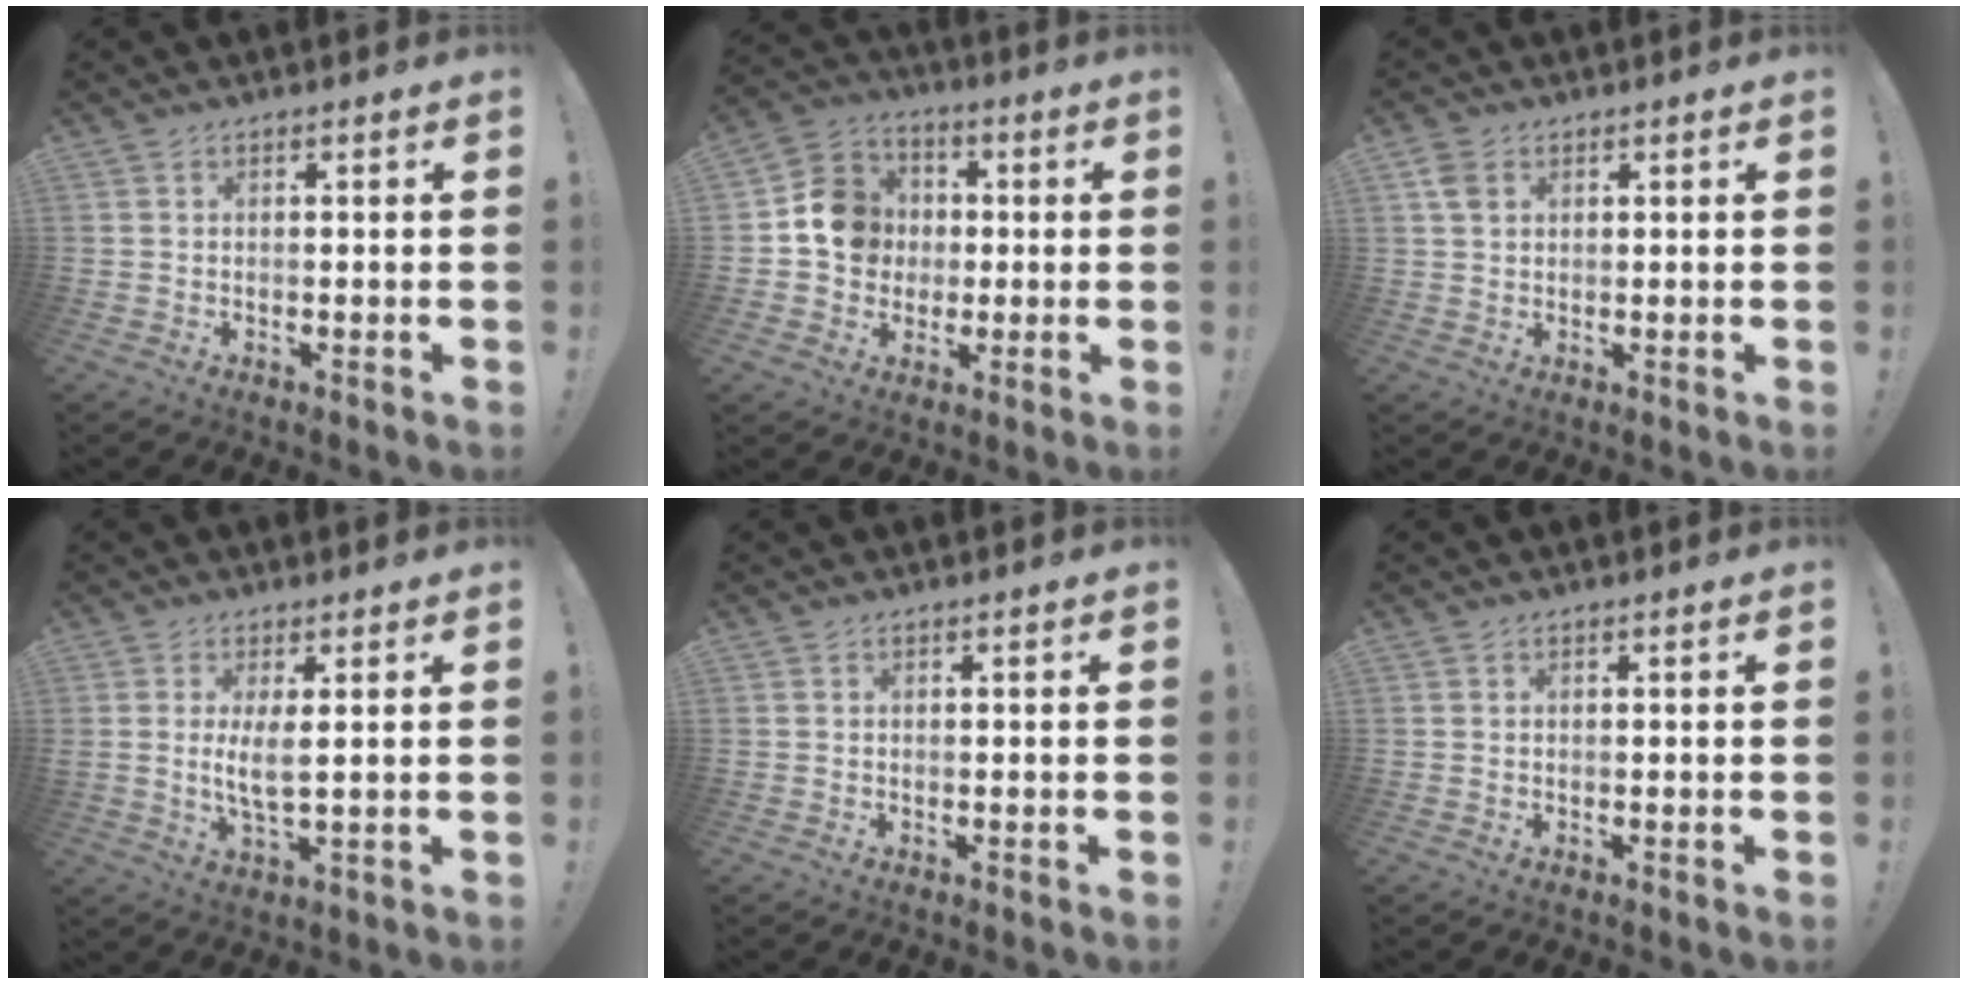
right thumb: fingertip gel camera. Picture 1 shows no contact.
{"total": 11.6, "force": [0.2, 10.9, 4.1], "torque": [-0.041, 0.018, 0.014]}
{"total": 4.2, "force": [1.9, 3.1, 2.1], "torque": [-0.023, -0.003, 0.035]}
{"total": 5.4, "force": [1.3, 1.0, 5.1], "torque": [-0.094, -0.013, 0.020]}
{"total": 0.0}
{"total": 0.0}